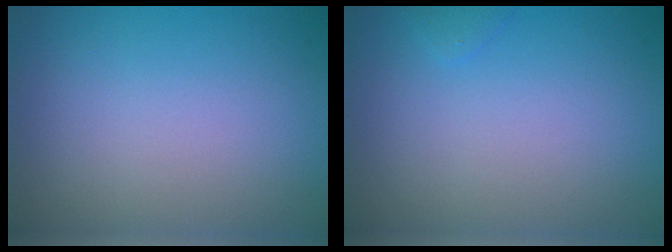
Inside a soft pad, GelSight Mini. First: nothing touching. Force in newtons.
{"total": 0.6, "press": 0.6, "slide": 0.1}